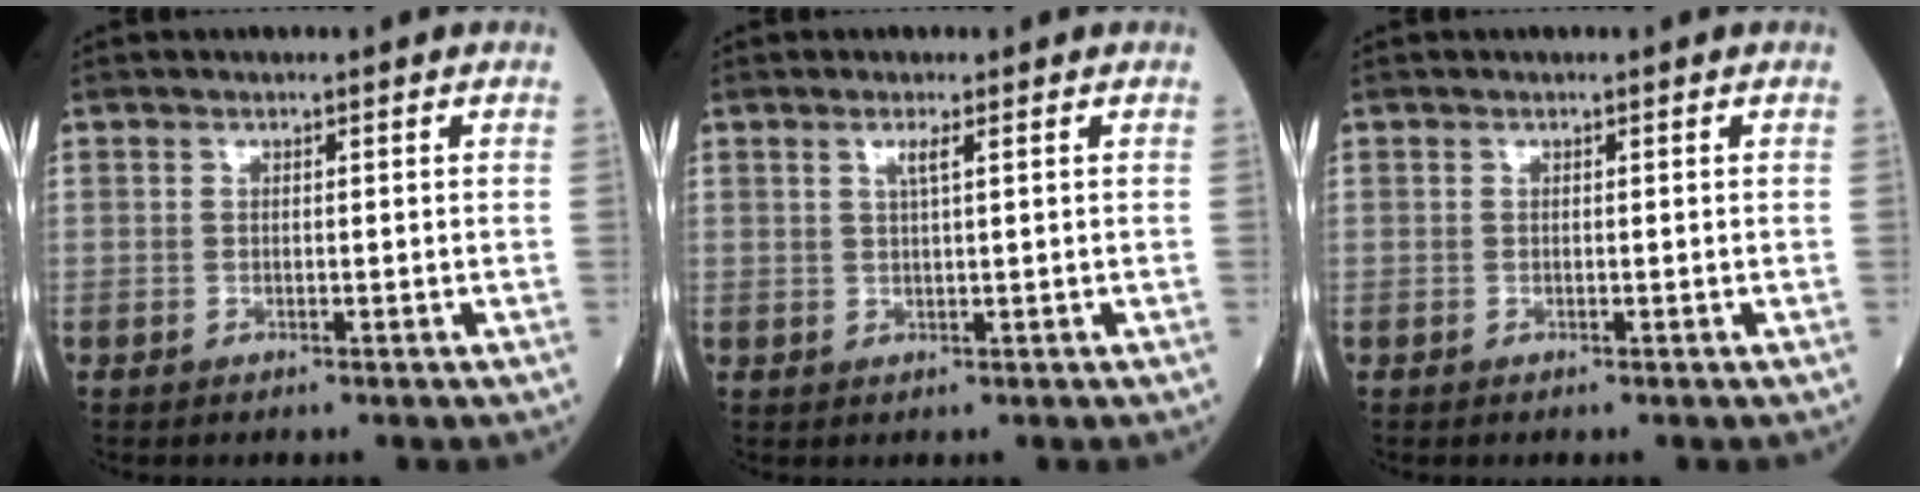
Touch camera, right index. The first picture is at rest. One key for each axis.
{"total": 1.7, "fx": 0.8, "fy": -0.3, "fz": 1.4, "tx": -0.032, "ty": 0.001, "tz": 0.018}
{"total": 0.0}